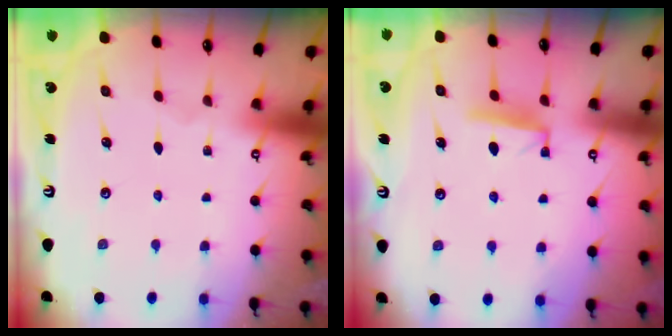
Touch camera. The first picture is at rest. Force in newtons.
{"total": 5.3, "press": 5.2, "slide": 0.6}